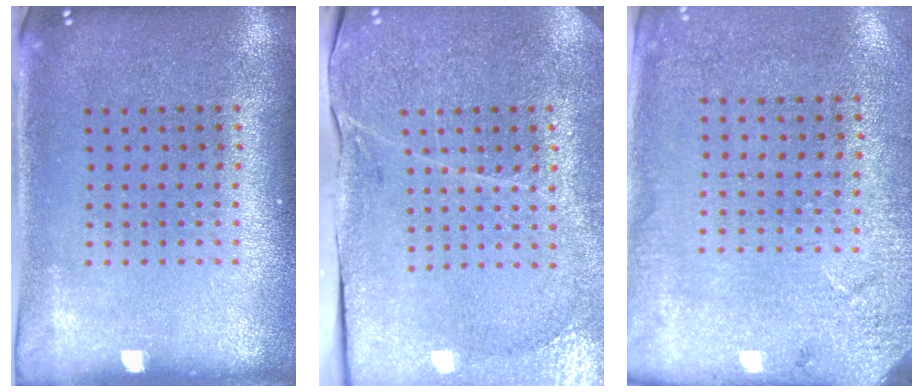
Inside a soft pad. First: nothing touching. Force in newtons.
{"total": 3.4, "press": 3.4, "slide": 0.3}
{"total": 2.6, "press": 2.3, "slide": 1.2}